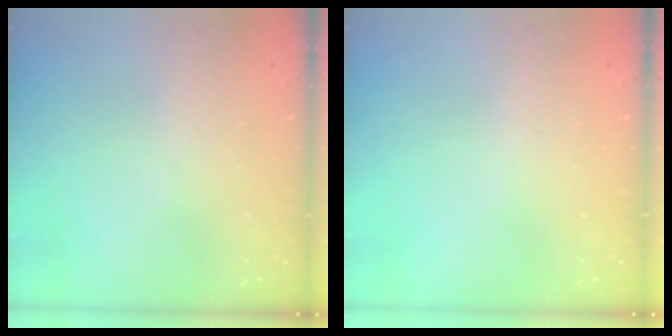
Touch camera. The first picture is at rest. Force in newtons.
{"total": 0.0}